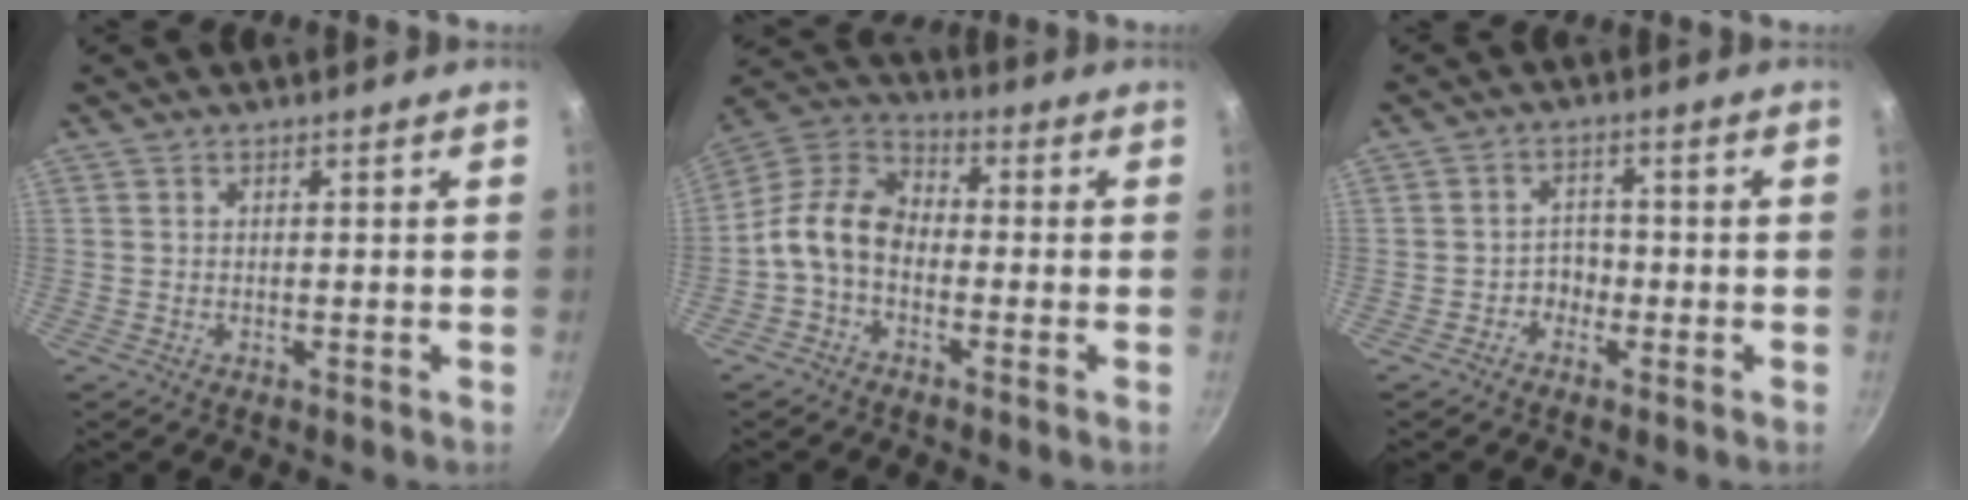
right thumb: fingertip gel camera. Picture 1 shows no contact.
{"total": 10.0, "force": [-2.6, 6.9, 6.8], "torque": [-0.115, 0.045, -0.073]}
{"total": 3.2, "force": [-1.5, 2.6, 1.1], "torque": [0.011, 0.020, -0.028]}